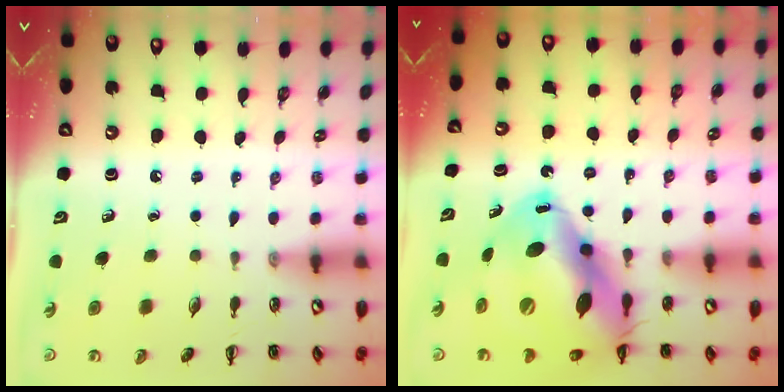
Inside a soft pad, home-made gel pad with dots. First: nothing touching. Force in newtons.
{"total": 19.0, "press": 18.1, "slide": 5.5}